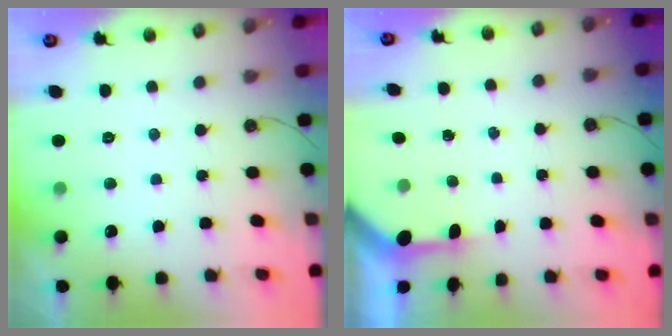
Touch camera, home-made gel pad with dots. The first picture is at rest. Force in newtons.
{"total": 3.2, "press": 3.2, "slide": 0.3}